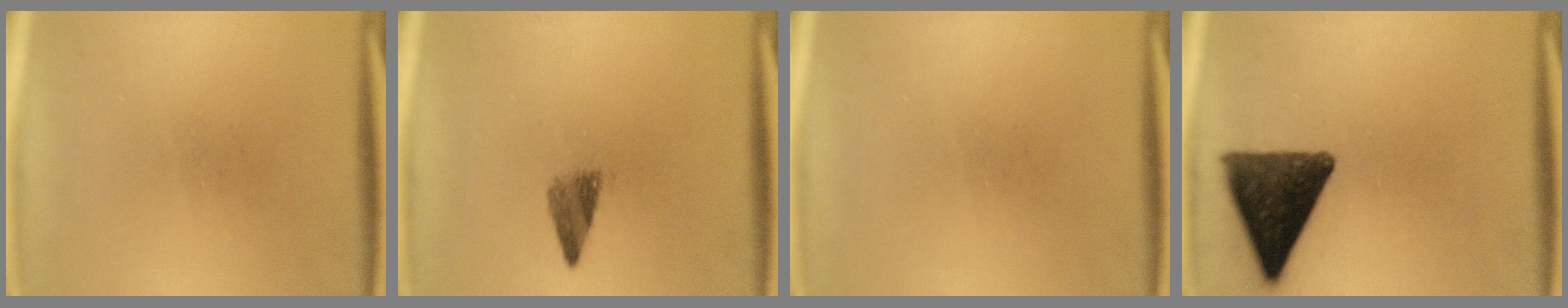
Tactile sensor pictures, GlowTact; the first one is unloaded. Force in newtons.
{"total": 2.9}
{"total": 0.0}
{"total": 13.0}